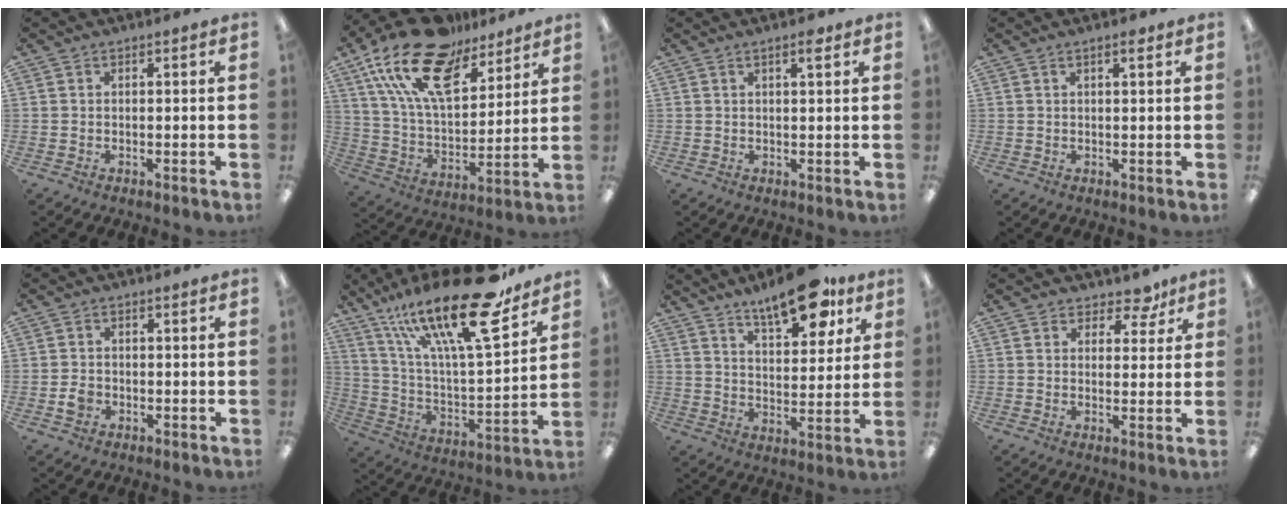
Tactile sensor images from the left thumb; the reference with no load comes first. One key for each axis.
{"total": 21.9, "fx": 14.5, "fy": 10.0, "fz": 13.0, "tx": -0.259, "ty": -0.084, "tz": 0.257}
{"total": 2.2, "fx": 1.6, "fy": 0.5, "fz": 1.5, "tx": -0.017, "ty": -0.004, "tz": 0.024}
{"total": 1.4, "fx": 1.1, "fy": 0.3, "fz": 0.8, "tx": -0.009, "ty": -0.003, "tz": 0.018}
{"total": 2.6, "fx": -0.8, "fy": 2.2, "fz": 1.1, "tx": -0.018, "ty": 0.005, "tz": -0.015}
{"total": 27.3, "fx": 18.3, "fy": 7.4, "fz": 18.9, "tx": -0.314, "ty": -0.114, "tz": 0.302}
{"total": 14.4, "fx": 10.6, "fy": 5.3, "fz": 8.2, "tx": -0.106, "ty": -0.059, "tz": 0.177}
{"total": 5.5, "fx": 3.8, "fy": 3.5, "fz": 1.8, "tx": -0.017, "ty": -0.022, "tz": 0.065}